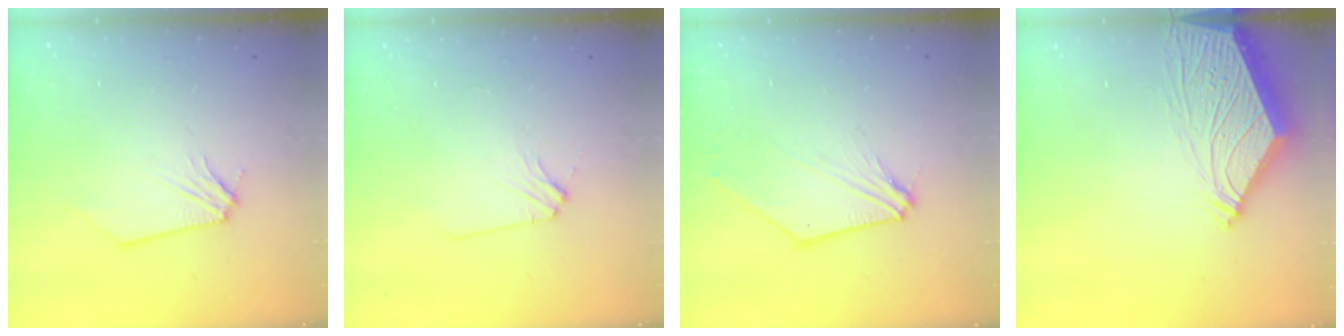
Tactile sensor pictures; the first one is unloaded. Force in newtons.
{"total": 2.3, "press": 2.3, "slide": 0.3}
{"total": 7.9, "press": 7.8, "slide": 1.3}
{"total": 7.2, "press": 7.1, "slide": 1.0}